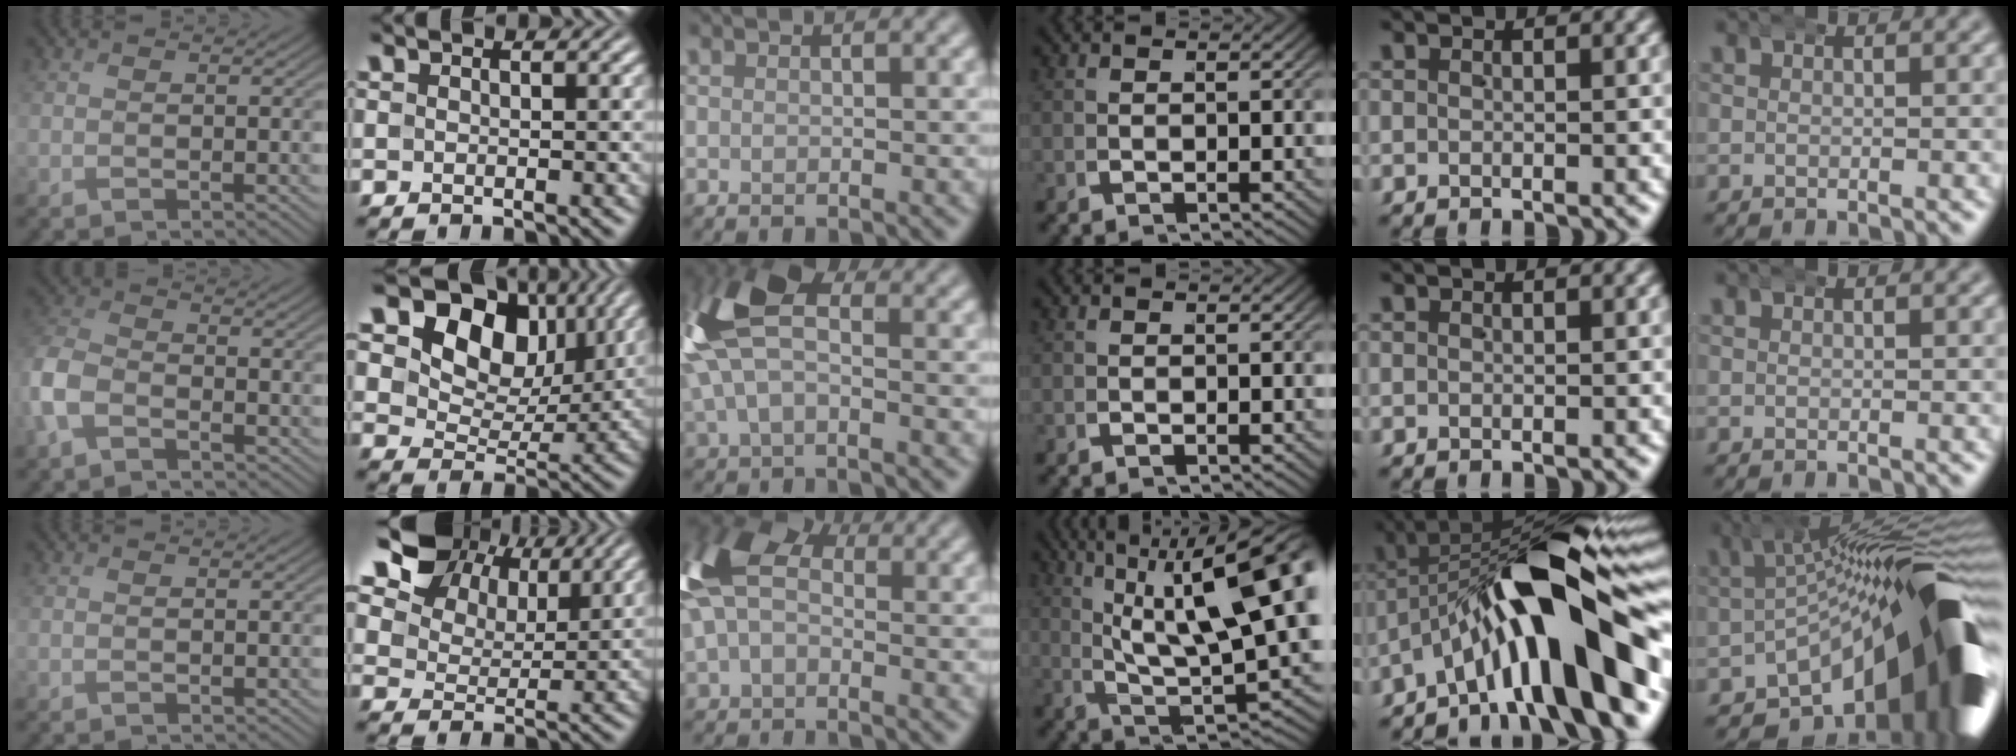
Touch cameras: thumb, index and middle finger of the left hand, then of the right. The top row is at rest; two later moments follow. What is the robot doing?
{"motion": "wrap", "object": "arm wrap"}